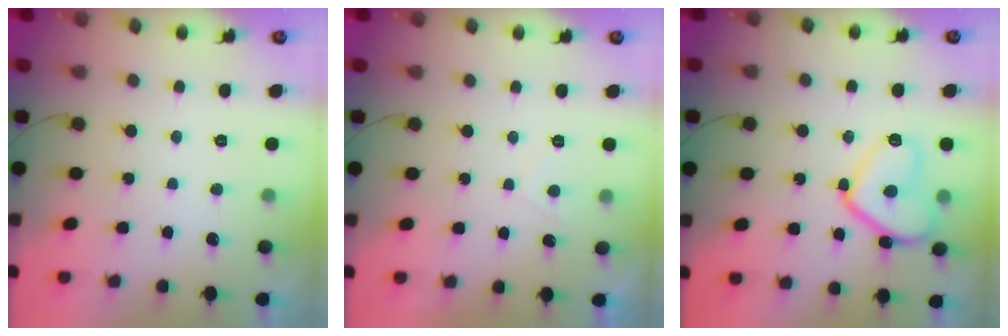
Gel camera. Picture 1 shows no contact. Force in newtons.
{"total": 0.9, "press": 0.7, "slide": 0.5}
{"total": 13.5, "press": 13.5, "slide": 1.0}